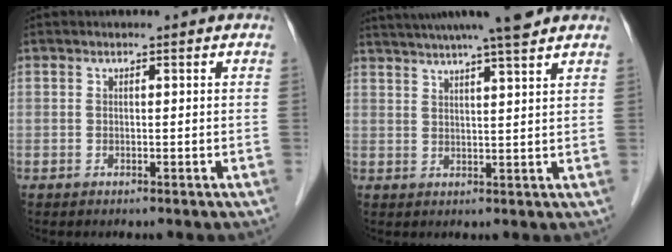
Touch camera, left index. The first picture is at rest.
{"total": 12.6, "force": [10.8, -0.6, 6.5], "torque": [-0.114, 0.018, 0.149]}